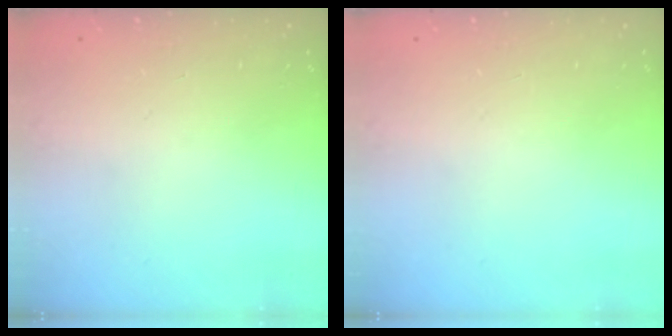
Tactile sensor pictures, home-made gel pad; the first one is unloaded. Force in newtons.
{"total": 0.0}